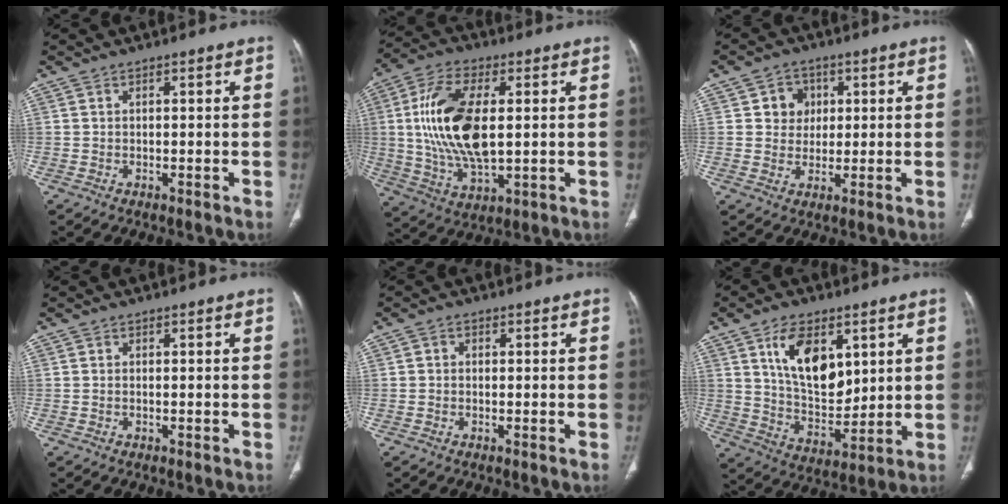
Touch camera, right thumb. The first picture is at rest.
{"total": 17.6, "force": [1.7, 8.6, 15.2], "torque": [-0.301, -0.005, 0.036]}
{"total": 5.5, "force": [1.4, 5.0, 1.8], "torque": [0.002, 0.002, 0.021]}
{"total": 0.0}
{"total": 0.9, "force": [0.0, 0.8, 0.5], "torque": [-0.002, 0.003, -0.005]}
{"total": 13.9, "force": [5.5, 7.9, 10.1], "torque": [-0.141, -0.035, 0.111]}